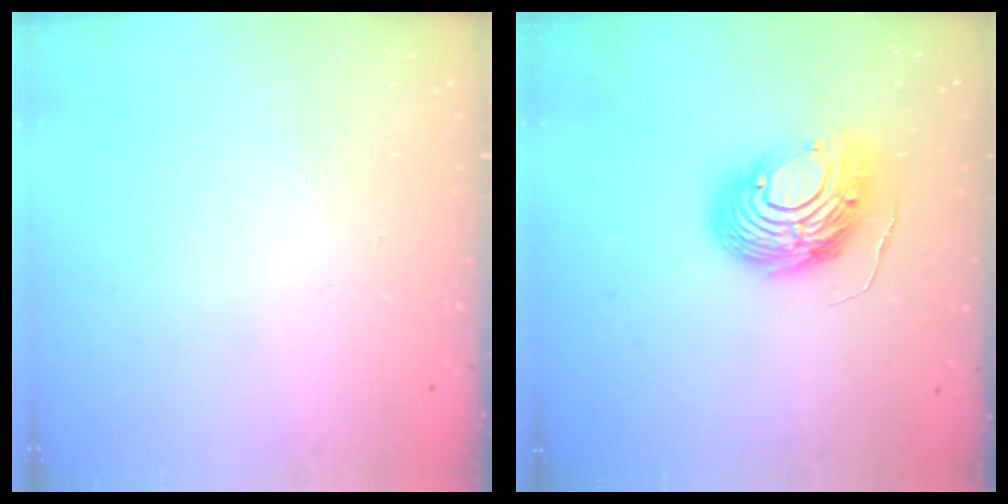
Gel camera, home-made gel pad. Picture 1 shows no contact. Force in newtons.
{"total": 12.4, "press": 12.3, "slide": 1.1}